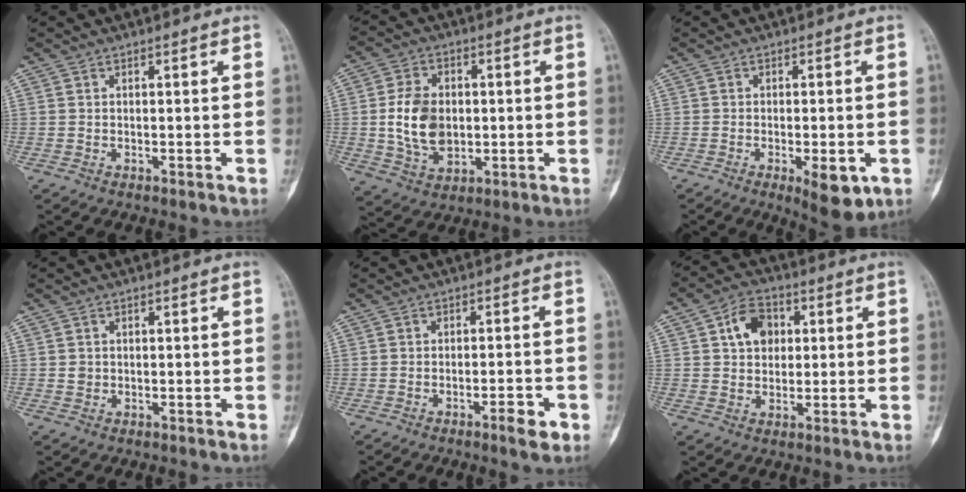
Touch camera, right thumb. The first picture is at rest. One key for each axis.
{"total": 10.9, "fx": 0.0, "fy": 7.7, "fz": 7.7, "tx": -0.124, "ty": -0.001, "tz": 0.004}
{"total": 7.8, "fx": -2.8, "fy": 2.8, "fz": 6.7, "tx": -0.081, "ty": -0.005, "tz": -0.031}
{"total": 1.1, "fx": 0.1, "fy": 1.0, "fz": 0.4, "tx": -0.004, "ty": 0.002, "tz": 0.004}
{"total": 4.0, "fx": -2.1, "fy": 1.0, "fz": 3.3, "tx": -0.045, "ty": 0.011, "tz": -0.030}
{"total": 8.0, "fx": 2.0, "fy": 5.9, "fz": 5.0, "tx": -0.056, "ty": 0.006, "tz": 0.029}